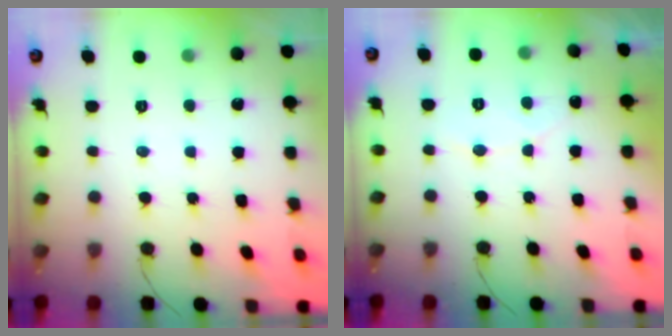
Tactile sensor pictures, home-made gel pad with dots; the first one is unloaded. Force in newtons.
{"total": 4.1, "press": 4.1, "slide": 0.3}